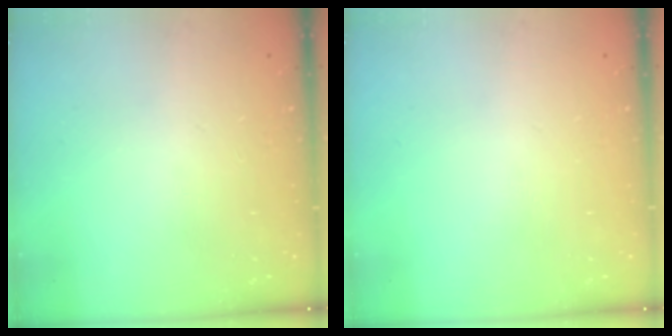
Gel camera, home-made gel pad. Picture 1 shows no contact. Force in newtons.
{"total": 0.0}